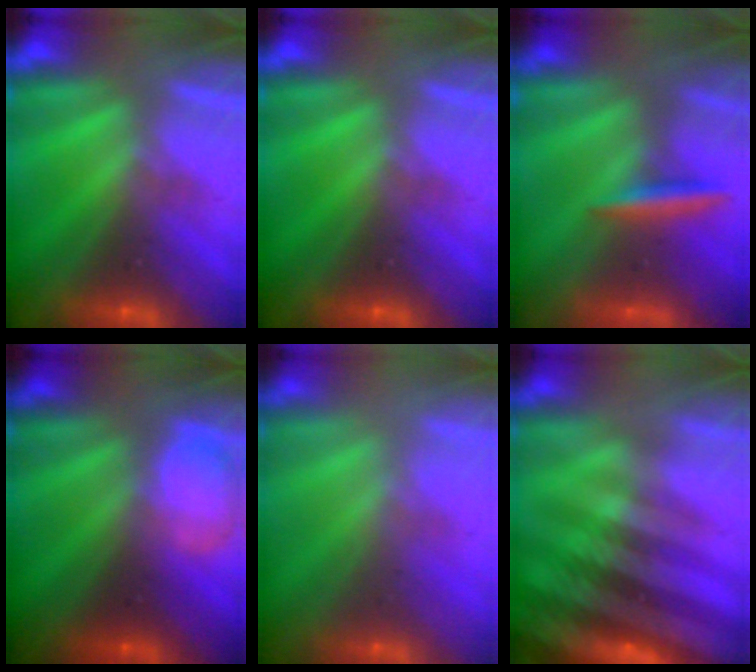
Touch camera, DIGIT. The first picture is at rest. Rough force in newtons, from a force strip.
{"total": 0.0}
{"total": 2.9}
{"total": 2.5}
{"total": 2.5}
{"total": 11.8}